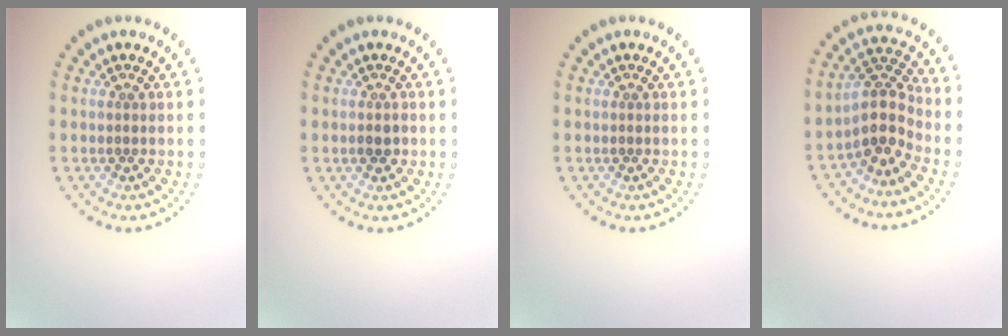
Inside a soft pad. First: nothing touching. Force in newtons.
{"total": 1.1, "press": 1.1, "slide": 0.2}
{"total": 0.0}
{"total": 3.7, "press": 2.9, "slide": 2.3}